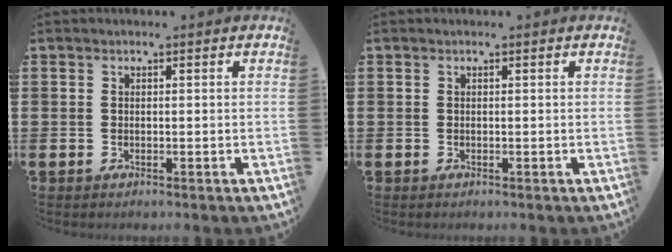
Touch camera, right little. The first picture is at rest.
{"total": 0.0}